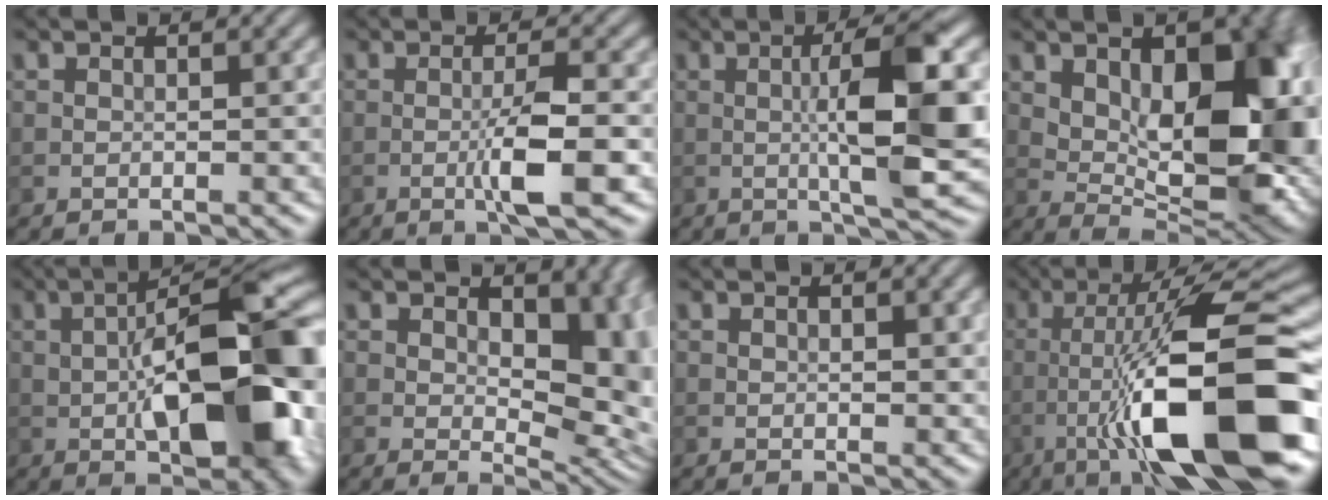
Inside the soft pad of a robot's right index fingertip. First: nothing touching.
{"total": 4.4, "force": [-1.1, 0.6, 4.2], "torque": [-0.073, 0.002, -0.021]}
{"total": 9.1, "force": [0.0, 1.8, 8.9], "torque": [-0.134, 0.003, 0.002]}
{"total": 14.7, "force": [1.3, 7.9, 12.2], "torque": [-0.146, -0.004, 0.031]}
{"total": 14.8, "force": [-1.2, 6.4, 13.3], "torque": [-0.172, 0.013, -0.027]}
{"total": 8.4, "force": [1.3, 5.0, 6.5], "torque": [-0.083, -0.013, 0.027]}
{"total": 0.9, "force": [0.3, 0.5, 0.7], "torque": [-0.009, -0.002, 0.005]}
{"total": 14.3, "force": [-4.5, 2.7, 13.3], "torque": [-0.202, 0.019, -0.064]}